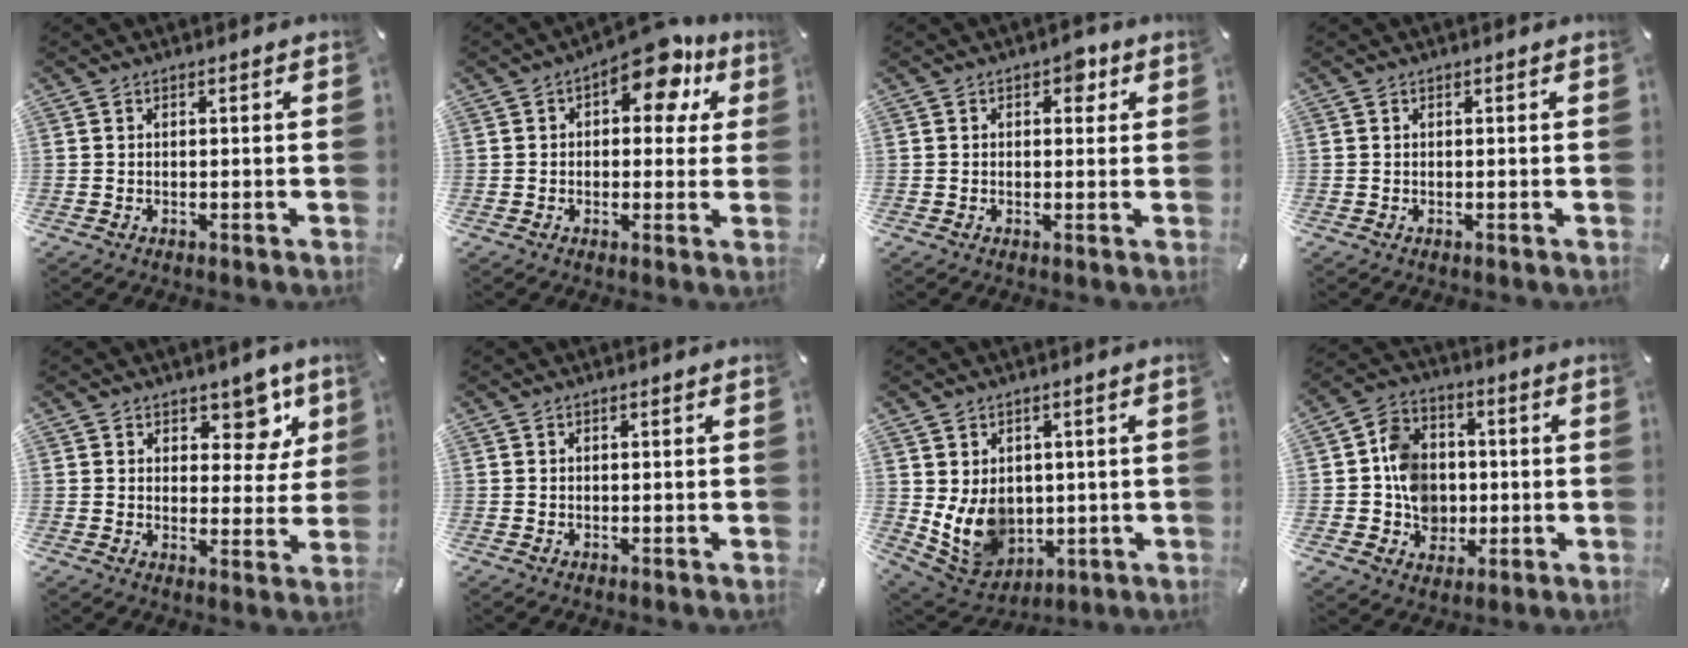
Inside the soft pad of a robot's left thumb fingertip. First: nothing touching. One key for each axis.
{"total": 11.3, "fx": 5.9, "fy": 5.6, "fz": 7.8, "tx": -0.090, "ty": -0.032, "tz": 0.095}
{"total": 3.7, "fx": 1.3, "fy": 2.4, "fz": 2.4, "tx": -0.020, "ty": -0.003, "tz": 0.013}
{"total": 0.0}
{"total": 9.3, "fx": 5.5, "fy": 5.6, "fz": 4.9, "tx": -0.045, "ty": -0.038, "tz": 0.091}
{"total": 0.0}
{"total": 10.7, "fx": 1.0, "fy": 9.4, "fz": 5.1, "tx": -0.118, "ty": -0.019, "tz": 0.027}
{"total": 11.3, "fx": -0.6, "fy": 10.2, "fz": 4.8, "tx": -0.092, "ty": 0.021, "tz": 0.000}